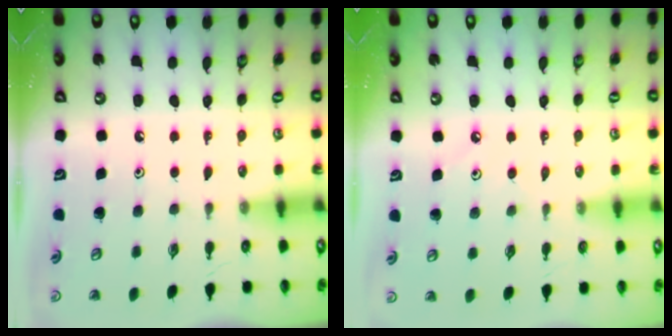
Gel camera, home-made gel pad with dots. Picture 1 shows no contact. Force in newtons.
{"total": 4.1, "press": 4.1, "slide": 0.5}